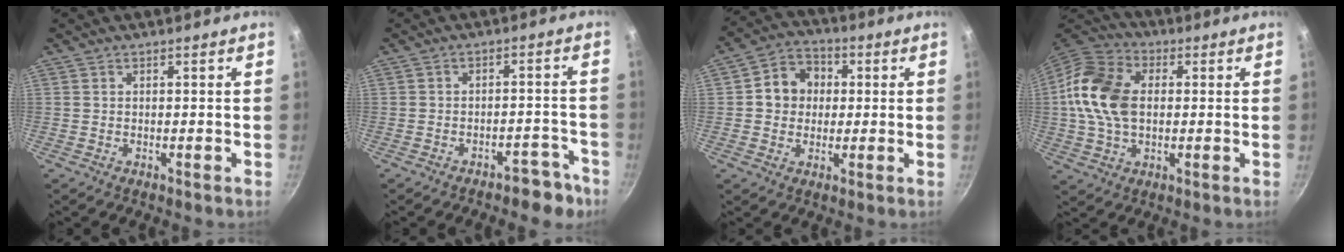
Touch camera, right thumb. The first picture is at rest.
{"total": 5.8, "force": [-4.3, 3.1, 2.5], "torque": [0.002, 0.059, -0.035]}
{"total": 8.8, "force": [1.1, 7.7, 4.2], "torque": [-0.032, 0.014, 0.002]}
{"total": 15.2, "force": [1.1, 10.3, 11.0], "torque": [-0.193, 0.018, 0.005]}